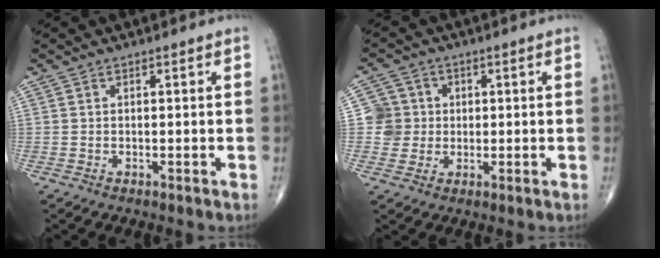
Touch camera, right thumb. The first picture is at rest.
{"total": 5.4, "force": [0.5, 5.4, 0.4], "torque": [0.029, 0.008, 0.003]}